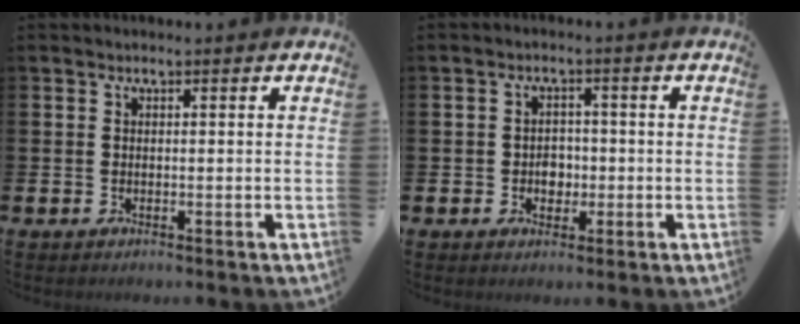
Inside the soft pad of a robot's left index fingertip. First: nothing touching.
{"total": 2.7, "force": [-0.5, 2.3, 1.3], "torque": [-0.006, -0.003, -0.019]}